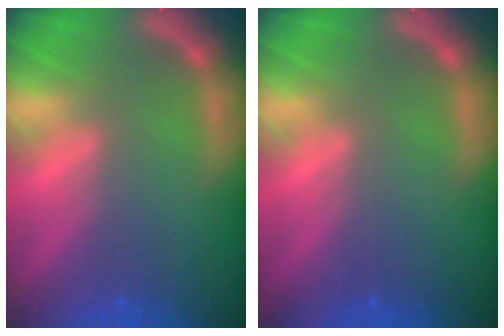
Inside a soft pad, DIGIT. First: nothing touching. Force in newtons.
{"total": 0.0}